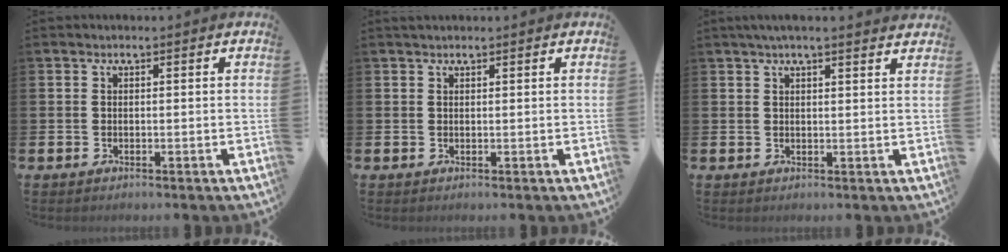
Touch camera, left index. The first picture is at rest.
{"total": 0.8, "force": [0.7, 0.2, 0.2], "torque": [0.006, -0.002, 0.011]}
{"total": 2.9, "force": [2.6, 0.1, 1.2], "torque": [-0.027, -0.005, 0.047]}